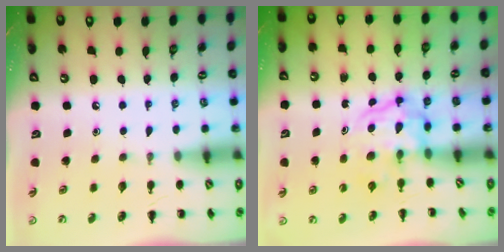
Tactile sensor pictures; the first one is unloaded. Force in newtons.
{"total": 3.8, "press": 3.8, "slide": 0.4}